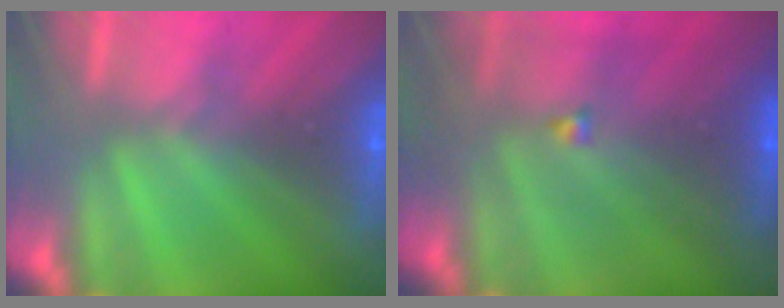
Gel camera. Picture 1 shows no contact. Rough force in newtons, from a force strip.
{"total": 4.5}